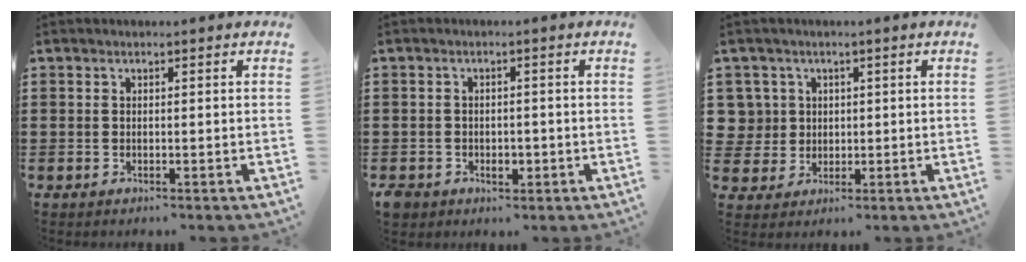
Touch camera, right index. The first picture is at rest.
{"total": 2.5, "force": [-1.3, 1.8, 1.1], "torque": [-0.026, 0.002, -0.028]}
{"total": 4.4, "force": [1.0, 4.3, 0.3], "torque": [-0.028, 0.014, 0.018]}